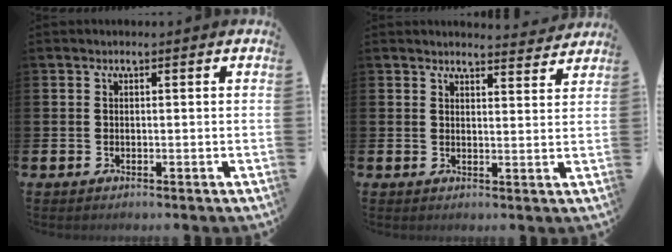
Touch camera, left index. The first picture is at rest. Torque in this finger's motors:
{"motor_torque": [0.87, -1.27, 0.25, 0.07]}